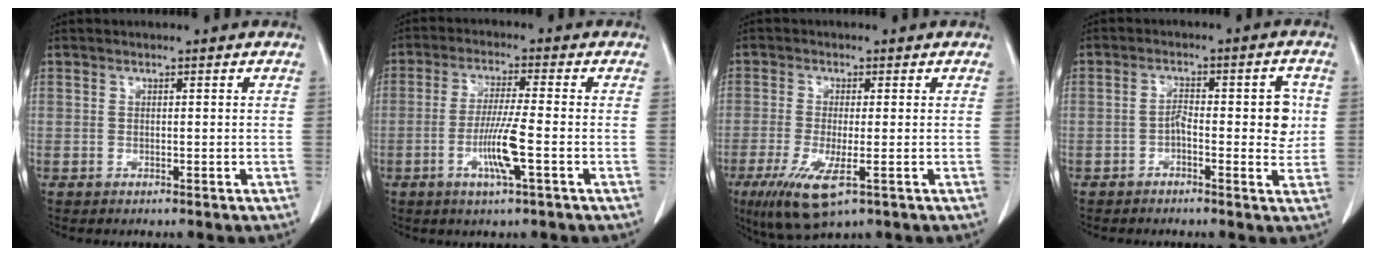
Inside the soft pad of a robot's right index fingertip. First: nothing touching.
{"total": 7.1, "force": [-2.3, -0.3, 6.7], "torque": [-0.129, -0.011, -0.045]}
{"total": 8.0, "force": [-3.4, 1.7, 7.0], "torque": [-0.140, -0.025, -0.056]}
{"total": 6.3, "force": [-0.5, 2.4, 5.8], "torque": [-0.074, 0.015, -0.008]}